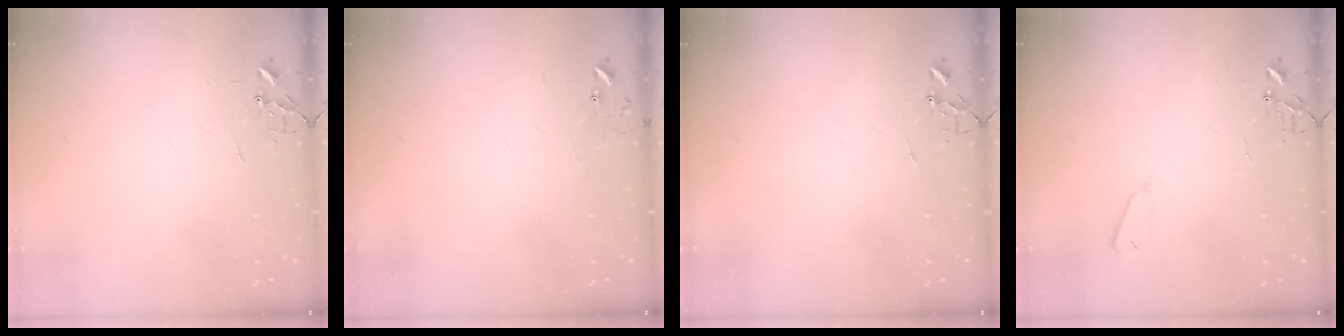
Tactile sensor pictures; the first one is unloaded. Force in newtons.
{"total": 5.8, "press": 5.8, "slide": 0.5}
{"total": 0.0}
{"total": 4.1, "press": 4.0, "slide": 0.8}